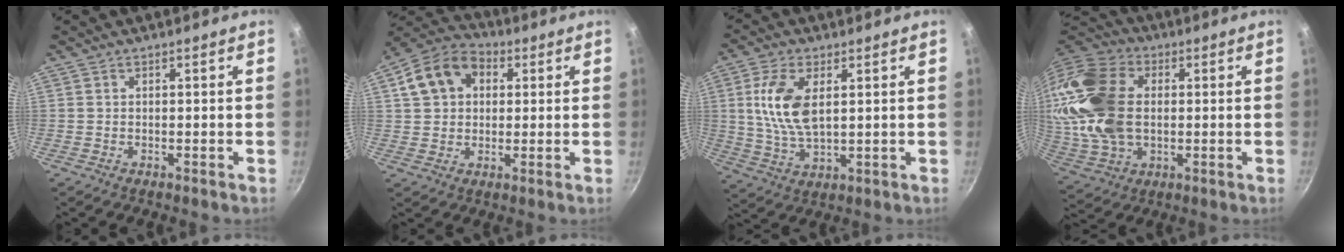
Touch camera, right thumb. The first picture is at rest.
{"total": 12.4, "force": [3.4, 9.5, 7.3], "torque": [-0.105, 0.023, 0.042]}
{"total": 10.8, "force": [2.4, 5.4, 9.0], "torque": [-0.174, -0.009, 0.051]}
{"total": 21.6, "force": [1.9, 14.8, 15.7], "torque": [-0.300, 0.014, 0.038]}